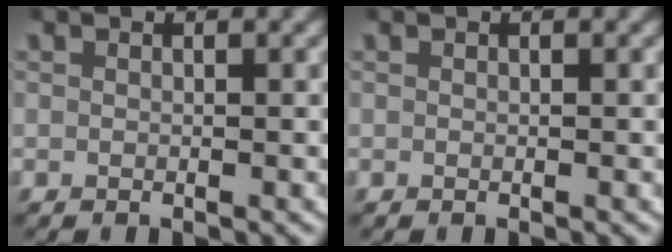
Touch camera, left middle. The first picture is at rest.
{"total": 0.0}